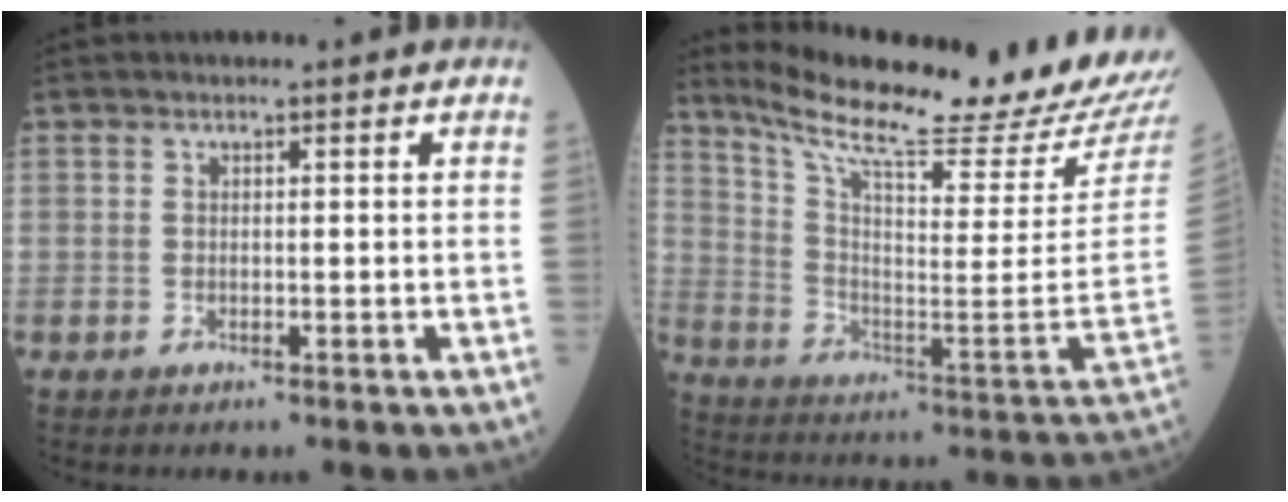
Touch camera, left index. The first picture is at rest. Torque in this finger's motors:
{"motor_torque": [0.72, -1.42, 0.23, 0.03]}